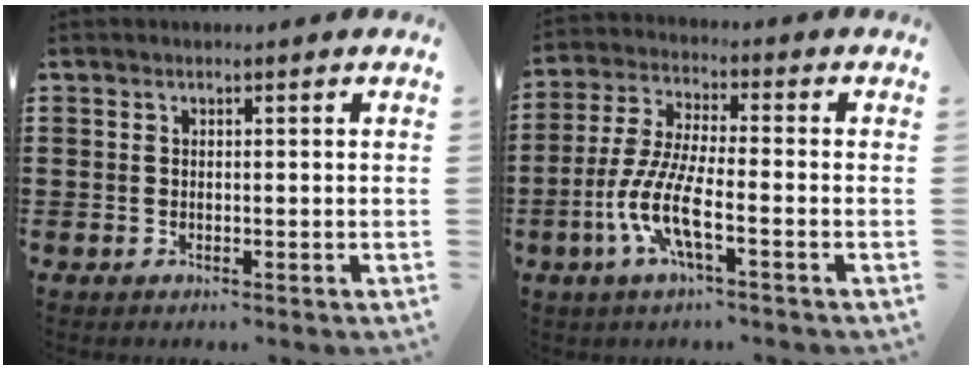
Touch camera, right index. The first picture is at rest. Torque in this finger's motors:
{"motor_torque": [2.14, 0.00, 1.05, 0.21]}